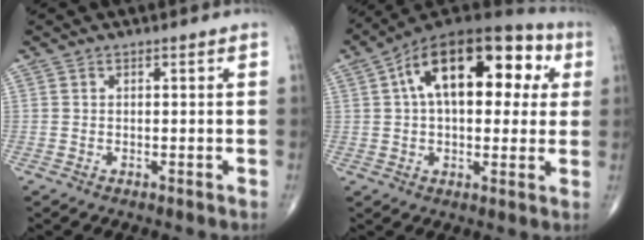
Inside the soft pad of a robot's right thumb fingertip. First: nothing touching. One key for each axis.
{"total": 21.8, "fx": 5.8, "fy": 11.6, "fz": 17.6, "tx": -0.244, "ty": 0.033, "tz": 0.079}